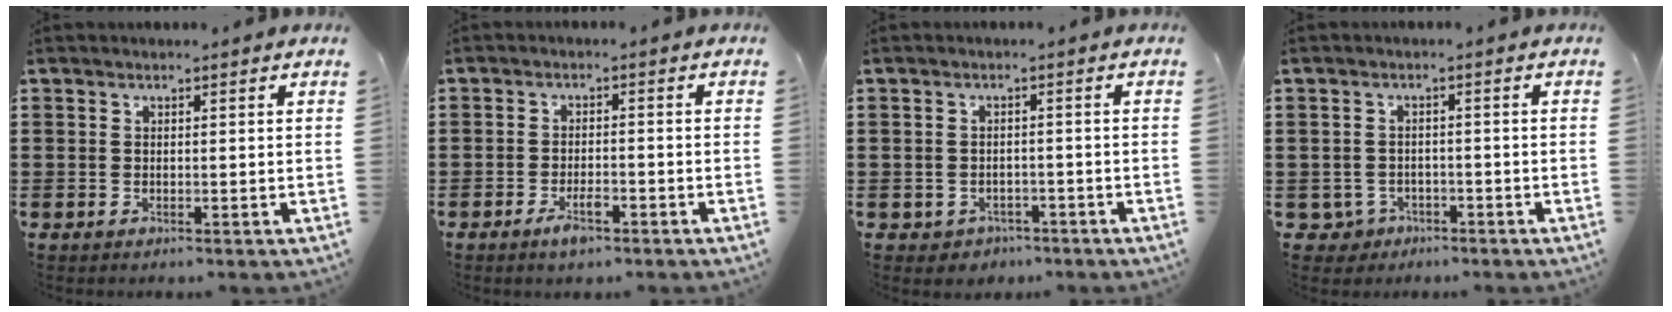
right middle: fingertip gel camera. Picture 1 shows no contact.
{"total": 3.9, "force": [-2.2, 1.2, 3.0], "torque": [-0.063, 0.000, -0.044]}
{"total": 1.6, "force": [-1.4, 0.9, -0.2], "torque": [-0.005, 0.001, -0.033]}
{"total": 2.6, "force": [-2.0, 1.6, 0.4], "torque": [-0.023, -0.002, -0.046]}